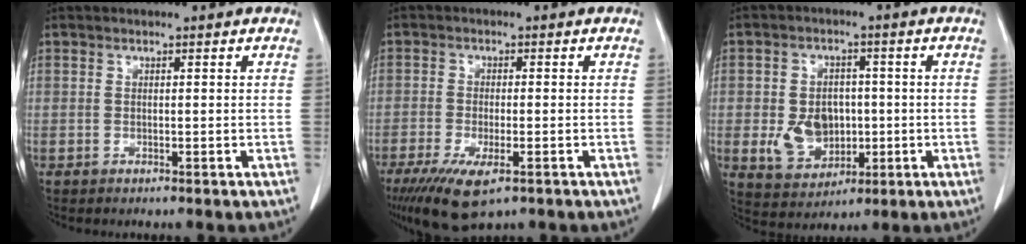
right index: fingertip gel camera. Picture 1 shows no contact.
{"total": 8.6, "force": [-5.0, 2.6, 6.4], "torque": [-0.113, -0.020, -0.080]}
{"total": 8.1, "force": [-0.7, 6.3, 5.1], "torque": [-0.096, 0.007, 0.001]}